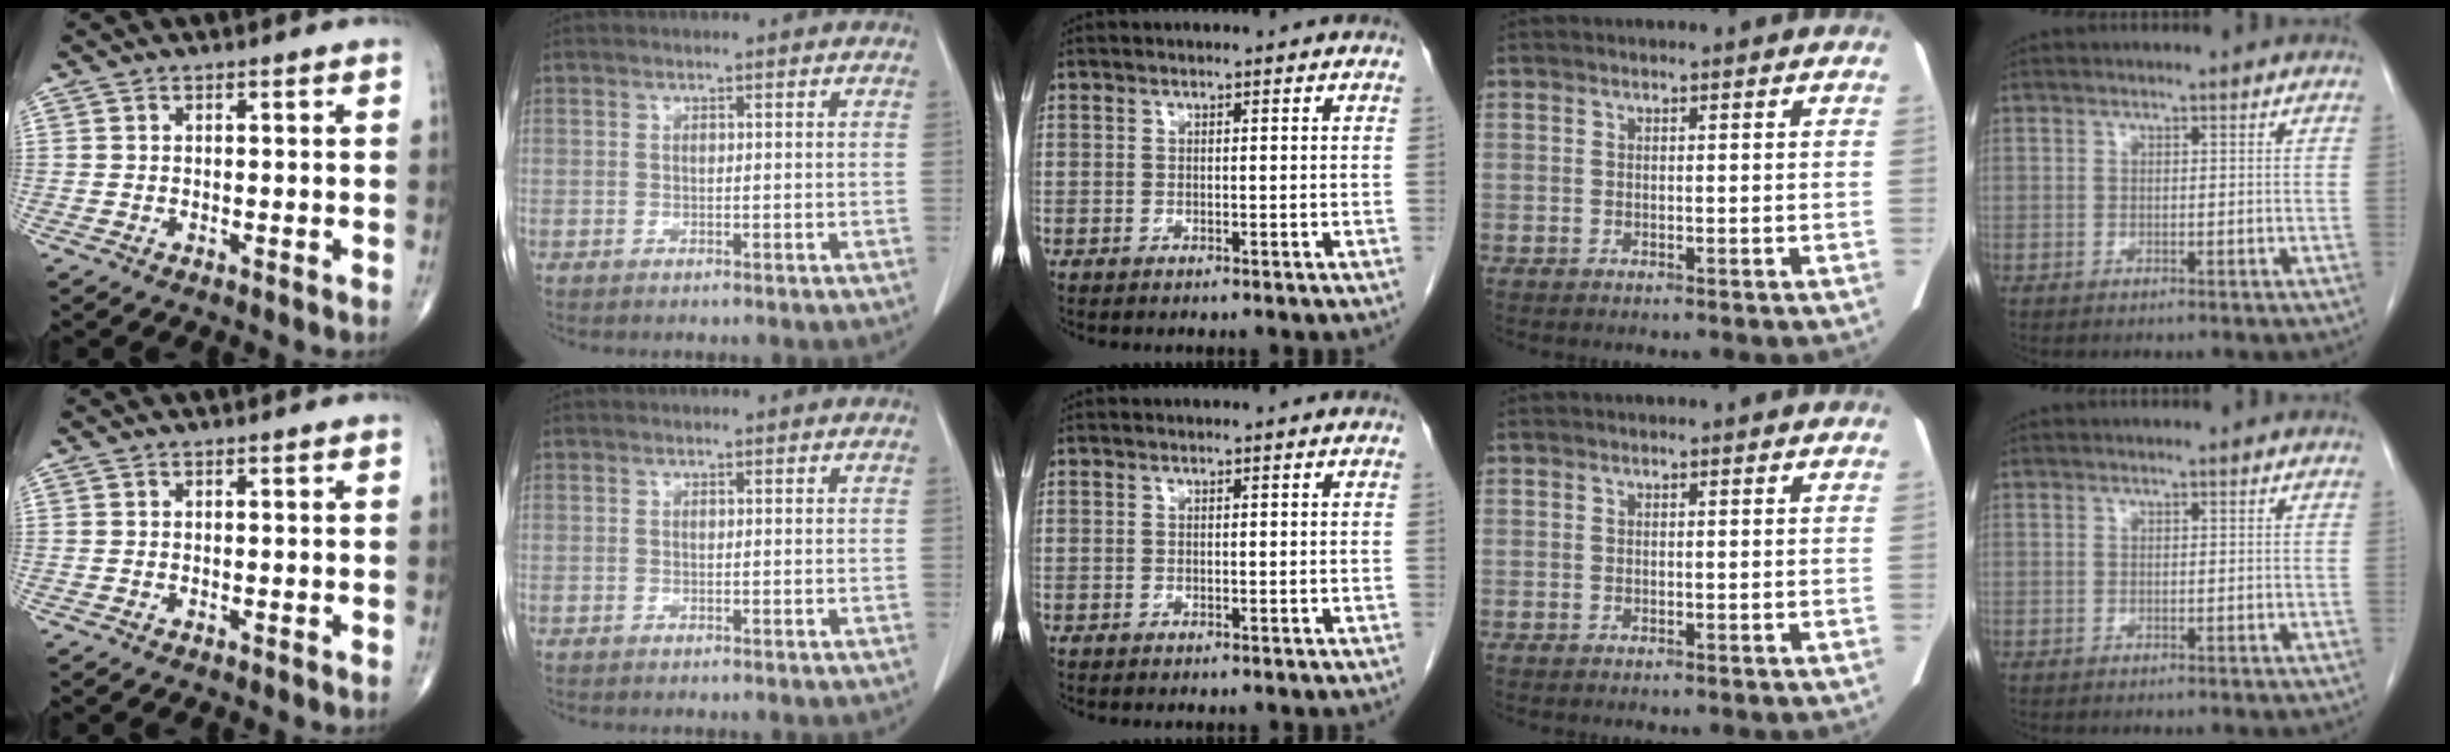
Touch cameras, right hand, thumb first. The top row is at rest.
{}